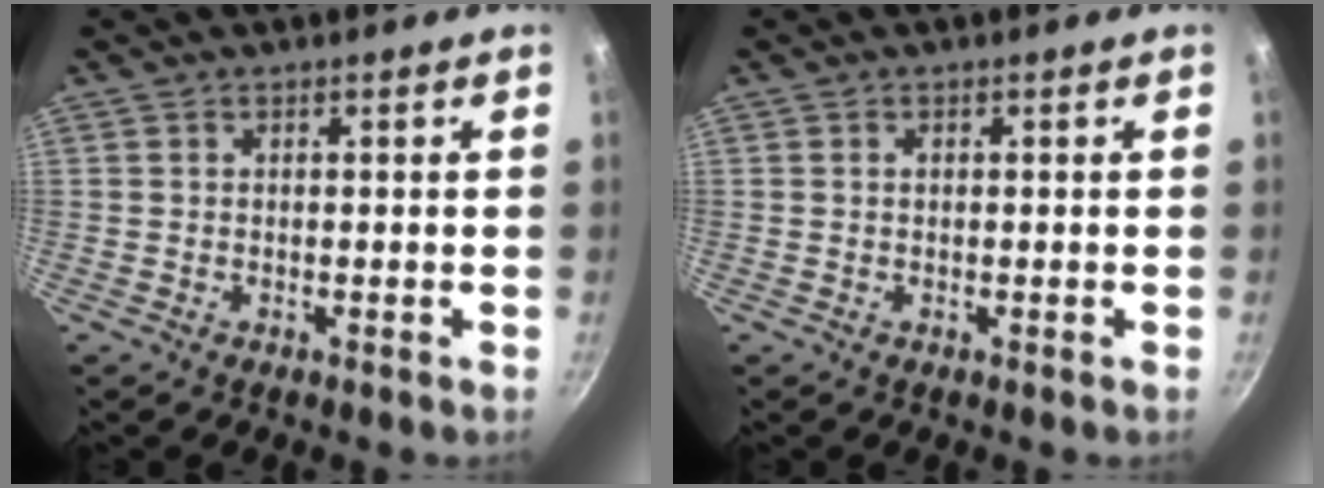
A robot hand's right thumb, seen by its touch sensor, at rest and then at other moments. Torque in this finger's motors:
{"motor_torque": [-0.22, 0.32, 0.45, -0.22, -0.01]}